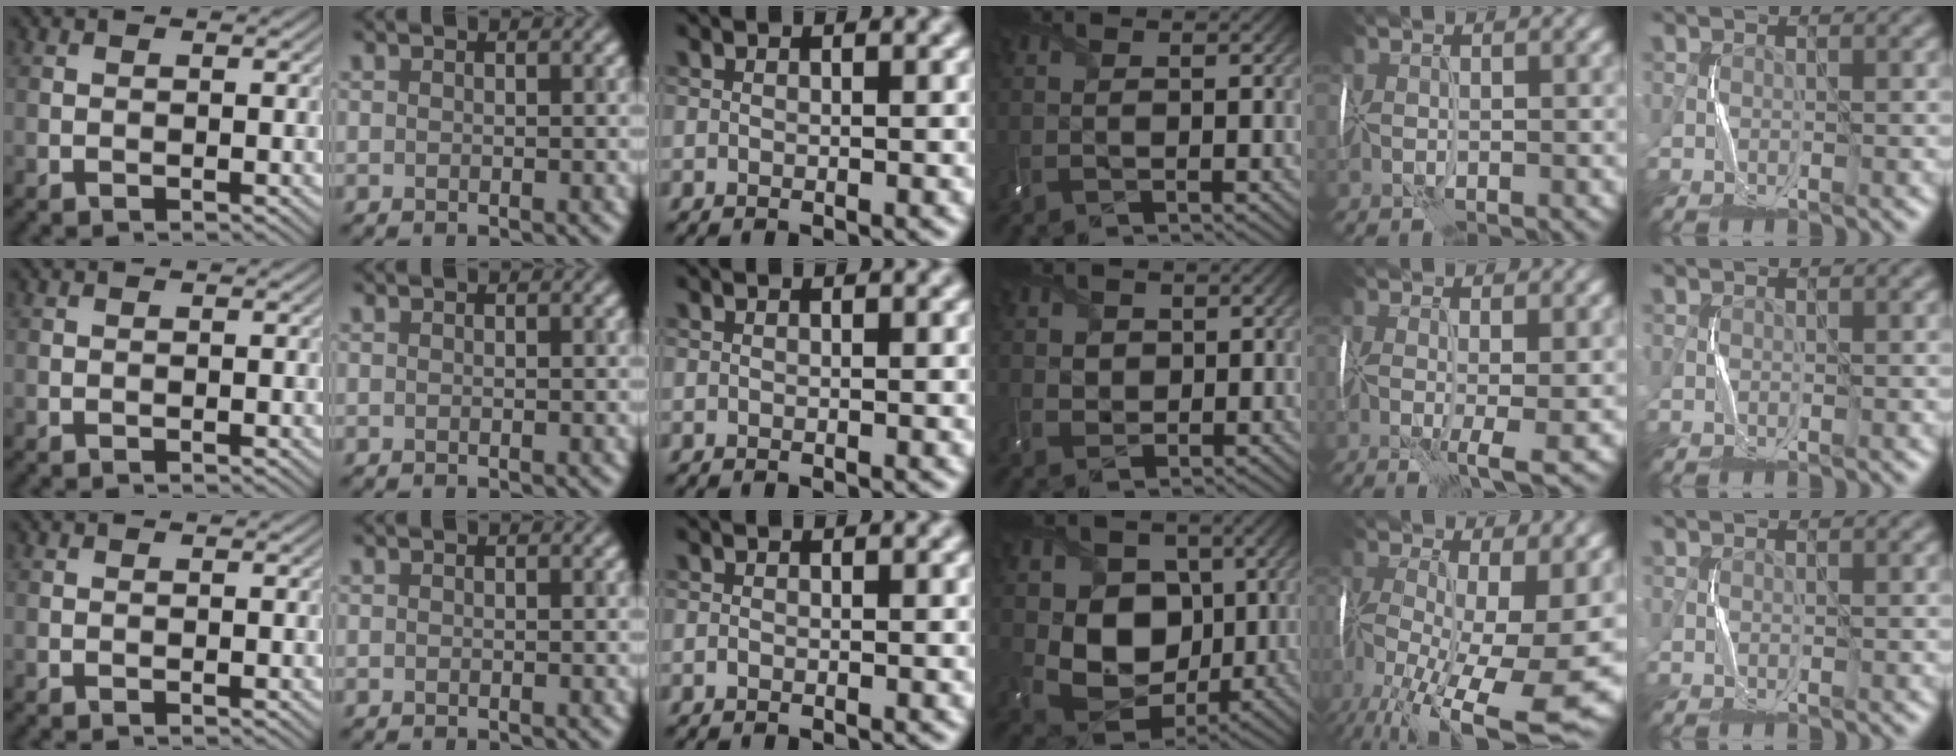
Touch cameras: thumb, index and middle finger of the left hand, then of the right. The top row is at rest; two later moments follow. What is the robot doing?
{"motion": "wrap", "object": "receipt paper"}